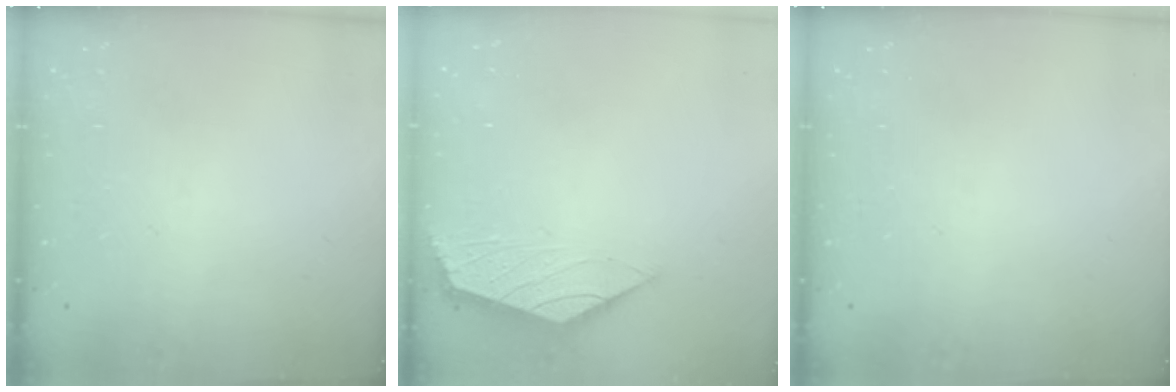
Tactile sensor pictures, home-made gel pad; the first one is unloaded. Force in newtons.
{"total": 0.0}
{"total": 0.0}